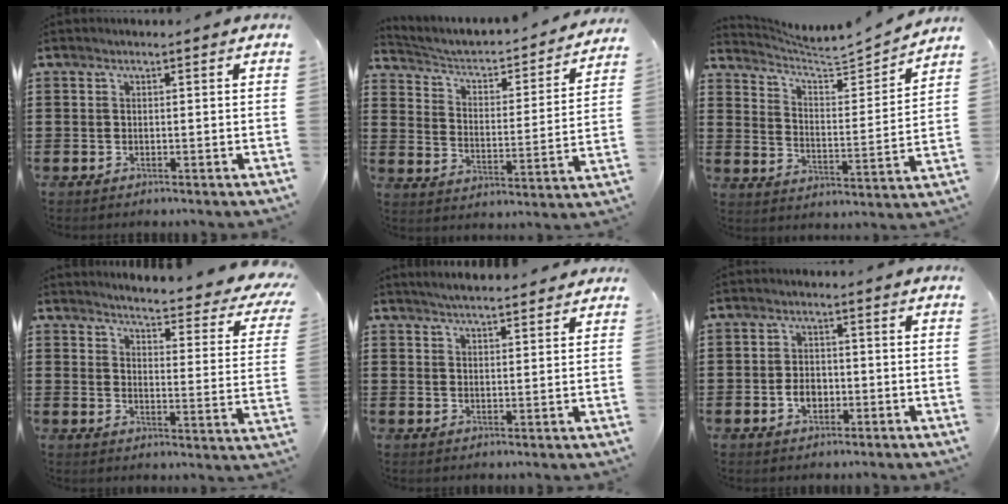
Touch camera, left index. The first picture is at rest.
{"total": 2.5, "force": [1.9, 1.1, 1.1], "torque": [-0.039, -0.026, 0.020]}
{"total": 4.8, "force": [4.5, 0.5, 1.4], "torque": [-0.045, -0.044, 0.067]}
{"total": 4.2, "force": [3.6, -0.4, 2.2], "torque": [-0.046, -0.040, 0.049]}
{"total": 3.0, "force": [2.9, -0.2, 0.5], "torque": [-0.018, -0.006, 0.053]}
{"total": 2.9, "force": [-0.9, 2.0, 1.9], "torque": [-0.039, 0.001, -0.017]}